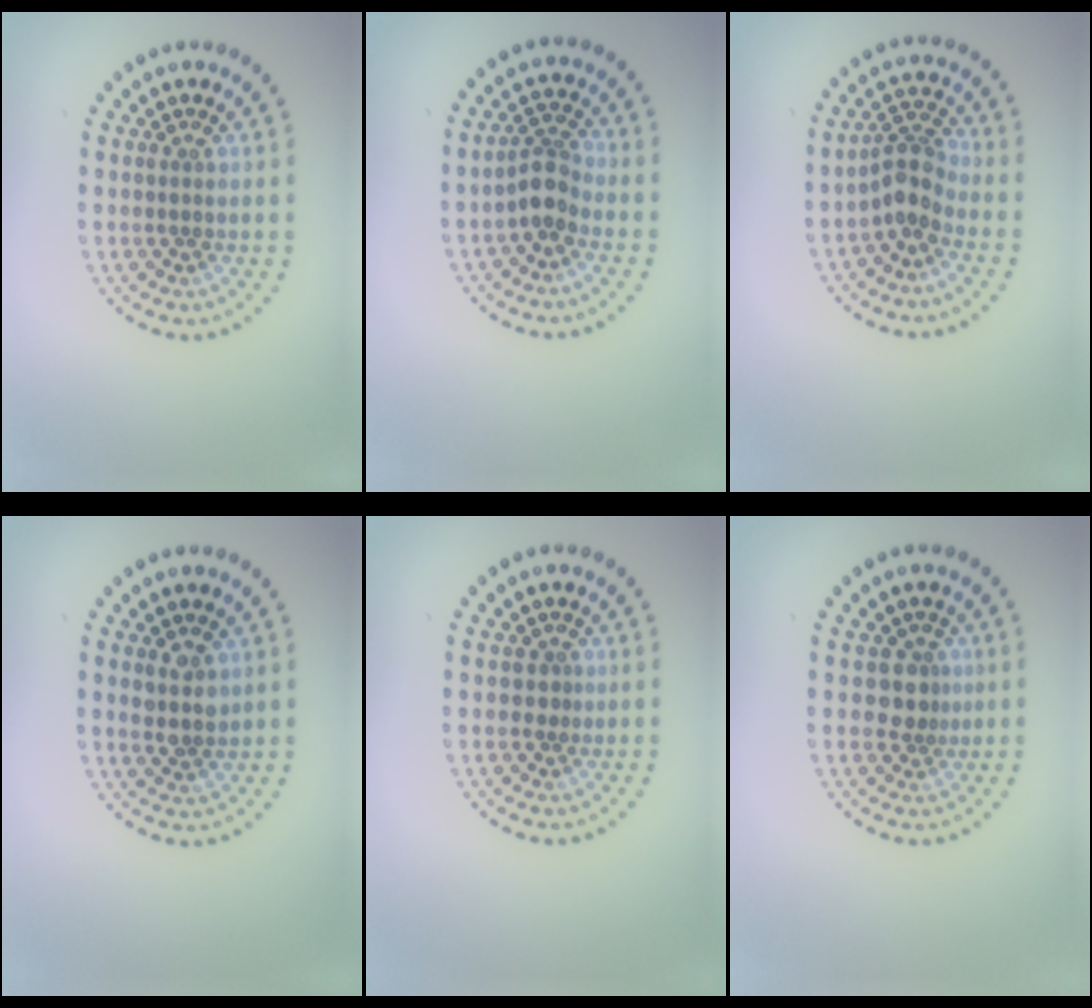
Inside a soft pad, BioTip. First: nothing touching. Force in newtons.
{"total": 2.6, "press": 2.0, "slide": 1.7}
{"total": 2.9, "press": 2.2, "slide": 1.8}
{"total": 2.3, "press": 2.1, "slide": 1.0}
{"total": 0.6, "press": 0.4, "slide": 0.5}
{"total": 2.2, "press": 1.6, "slide": 1.4}